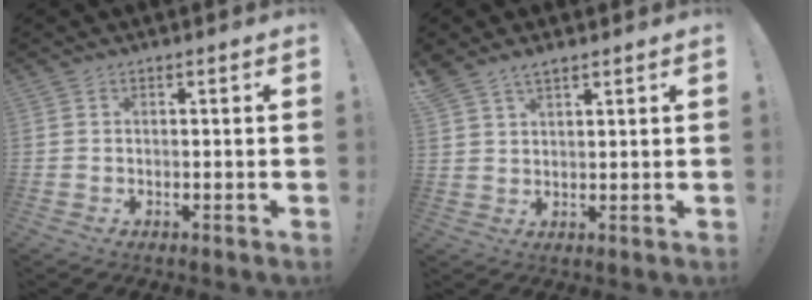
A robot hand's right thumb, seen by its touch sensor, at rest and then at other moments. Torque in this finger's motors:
{"motor_torque": [0.10, 0.30, 0.83, 0.72, 0.02]}